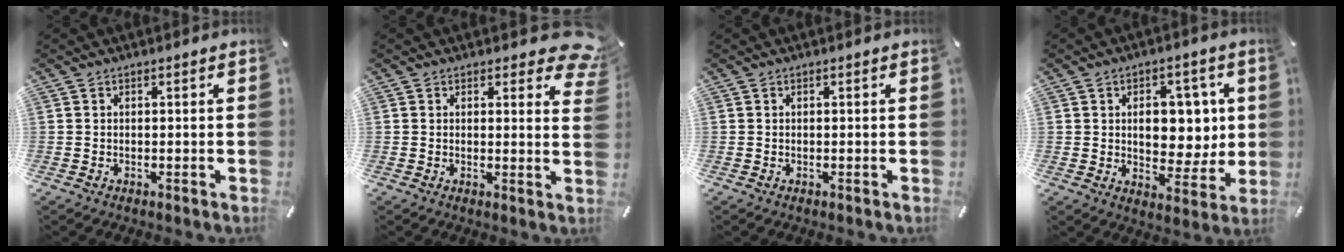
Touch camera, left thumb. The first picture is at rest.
{"total": 5.7, "force": [3.6, 2.8, 3.4], "torque": [-0.027, -0.020, 0.058]}
{"total": 0.0}
{"total": 10.7, "force": [2.1, 7.8, 7.1], "torque": [-0.082, -0.011, 0.033]}